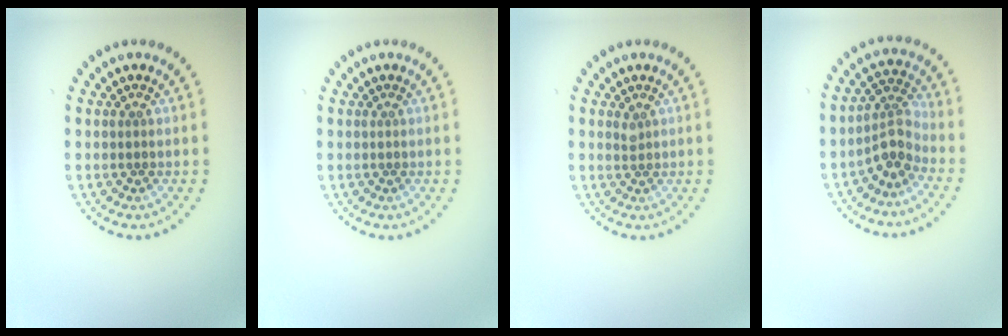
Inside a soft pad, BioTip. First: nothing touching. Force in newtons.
{"total": 0.0}
{"total": 0.8, "press": 0.5, "slide": 0.6}
{"total": 2.9, "press": 2.2, "slide": 1.9}